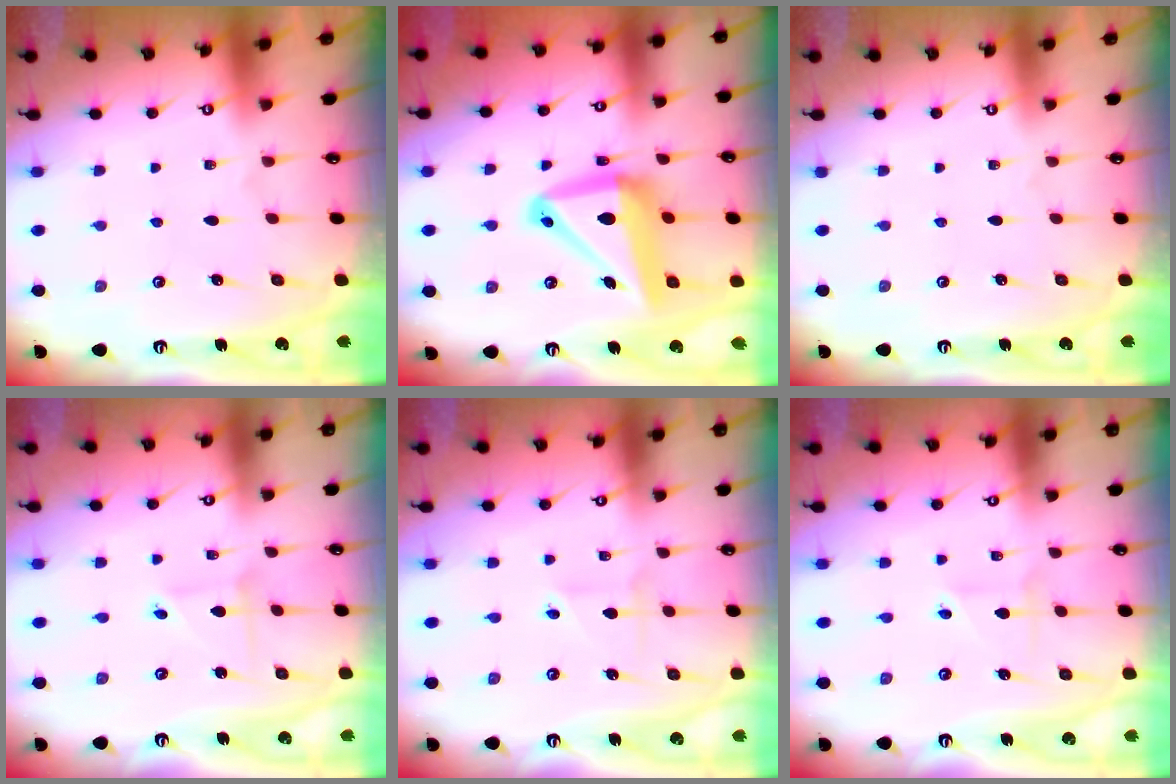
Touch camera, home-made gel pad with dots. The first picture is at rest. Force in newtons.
{"total": 15.9, "press": 15.8, "slide": 2.3}
{"total": 0.0}
{"total": 2.4, "press": 2.4, "slide": 0.2}
{"total": 1.8, "press": 1.7, "slide": 0.2}
{"total": 1.8, "press": 1.7, "slide": 0.2}